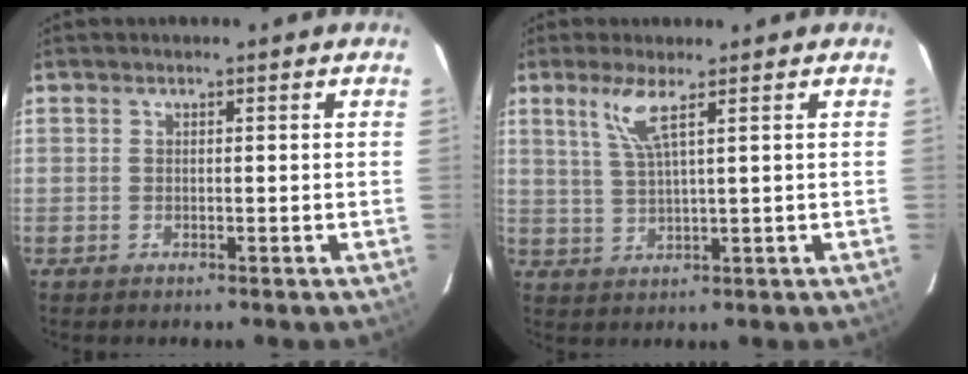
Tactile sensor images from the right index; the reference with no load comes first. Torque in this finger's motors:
{"motor_torque": [0.44, 0.11, 0.21, 0.09]}